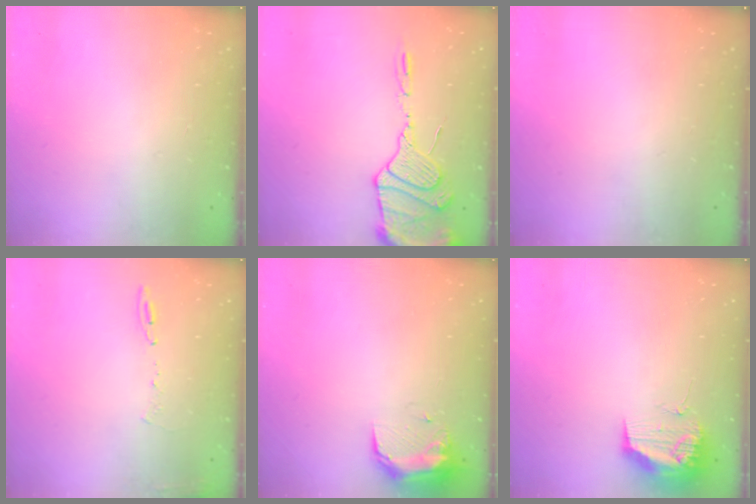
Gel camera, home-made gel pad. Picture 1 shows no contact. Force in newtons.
{"total": 14.8, "press": 14.5, "slide": 2.9}
{"total": 0.0}
{"total": 8.3, "press": 8.3, "slide": 0.9}
{"total": 9.3, "press": 9.3, "slide": 0.7}
{"total": 11.1, "press": 11.1, "slide": 0.8}